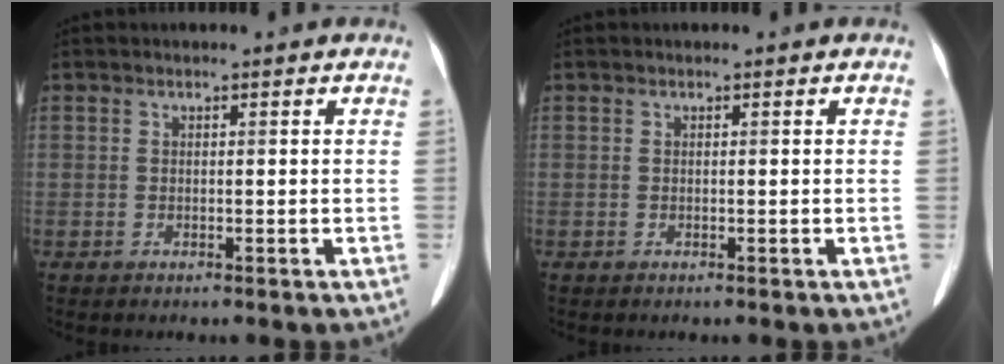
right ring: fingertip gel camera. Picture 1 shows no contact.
{"total": 0.0}